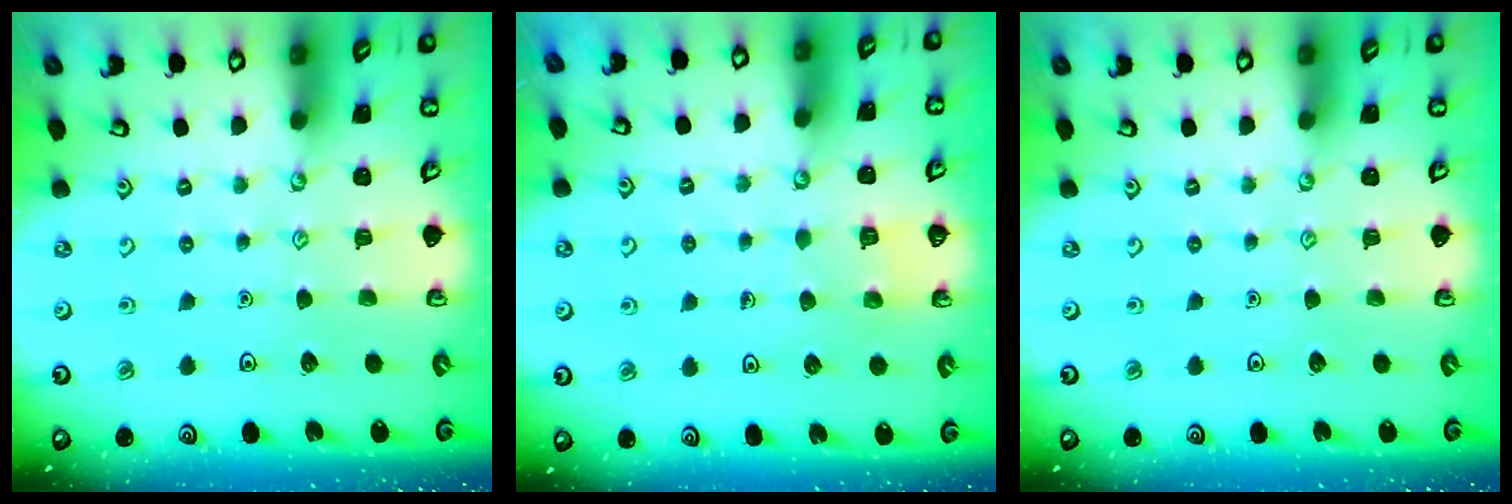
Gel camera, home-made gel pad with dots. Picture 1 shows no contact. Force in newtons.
{"total": 3.0, "press": 3.0, "slide": 0.2}
{"total": 0.0}